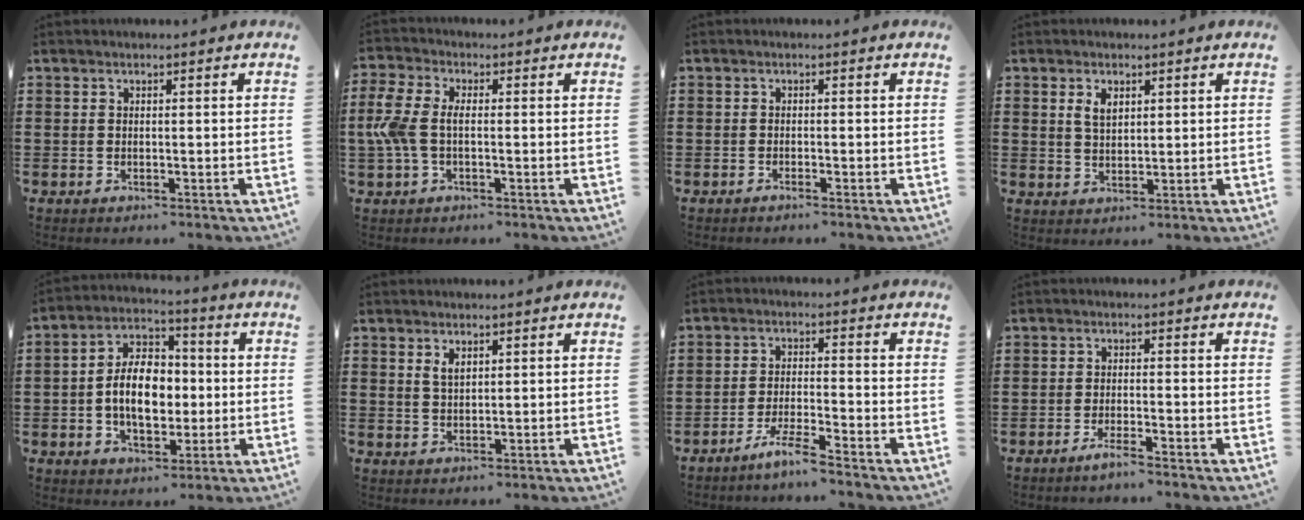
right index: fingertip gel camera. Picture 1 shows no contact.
{"total": 5.3, "force": [-0.5, 2.8, 4.5], "torque": [-0.126, -0.008, -0.021]}
{"total": 0.7, "force": [-0.7, -0.1, 0.3], "torque": [-0.006, -0.002, -0.013]}
{"total": 2.7, "force": [1.2, 1.5, 1.9], "torque": [-0.042, 0.005, 0.022]}
{"total": 9.6, "force": [-0.6, 6.0, 7.5], "torque": [-0.146, 0.008, -0.017]}
{"total": 1.9, "force": [1.1, 0.9, 1.3], "torque": [-0.028, 0.004, 0.019]}
{"total": 4.7, "force": [-4.2, -0.5, 2.1], "torque": [-0.050, -0.011, -0.083]}
{"total": 2.2, "force": [-1.9, -0.1, 1.2], "torque": [-0.020, 0.000, -0.034]}